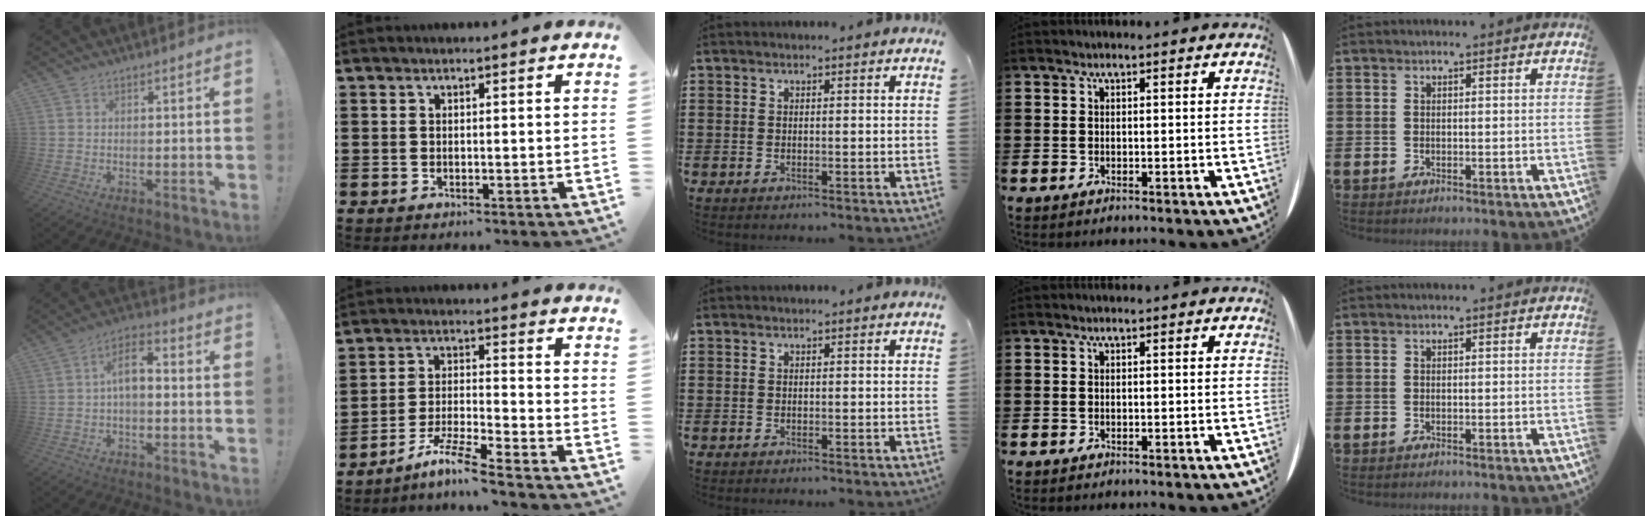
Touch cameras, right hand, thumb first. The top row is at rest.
{"thumb": {"total": 7.7, "force": [0.0, 3.9, 6.6], "torque": [-0.112, 0.011, 0.003]}, "index": {"total": 6.4, "force": [-5.5, -0.4, 3.3], "torque": [-0.076, -0.013, -0.106]}}